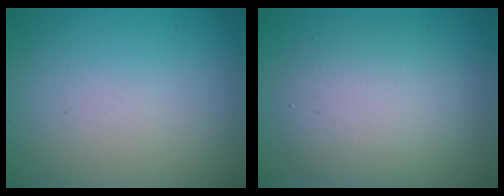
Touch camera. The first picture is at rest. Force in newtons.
{"total": 4.9, "press": 4.9, "slide": 0.4}